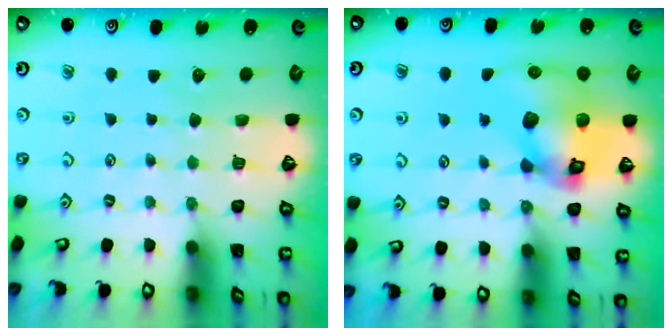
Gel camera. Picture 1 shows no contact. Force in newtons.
{"total": 13.8, "press": 13.6, "slide": 2.1}